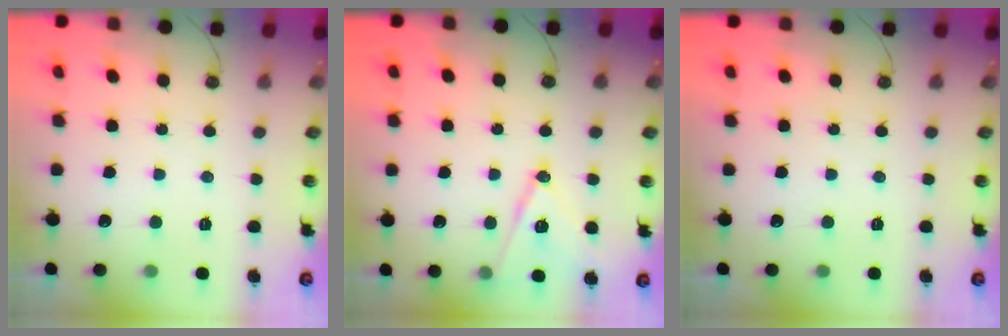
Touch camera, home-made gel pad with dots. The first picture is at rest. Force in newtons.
{"total": 13.4, "press": 12.9, "slide": 3.4}
{"total": 0.0}